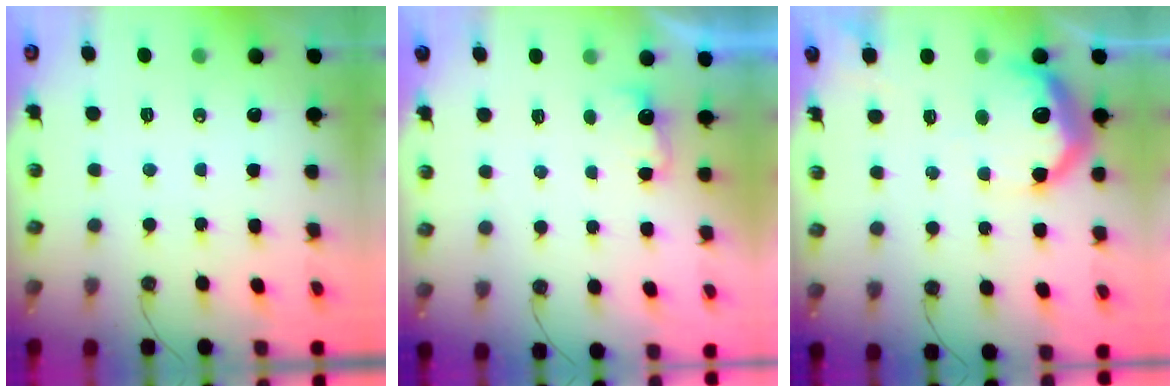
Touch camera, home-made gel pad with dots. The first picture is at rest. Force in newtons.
{"total": 2.8, "press": 2.7, "slide": 0.8}
{"total": 15.7, "press": 15.7, "slide": 0.4}